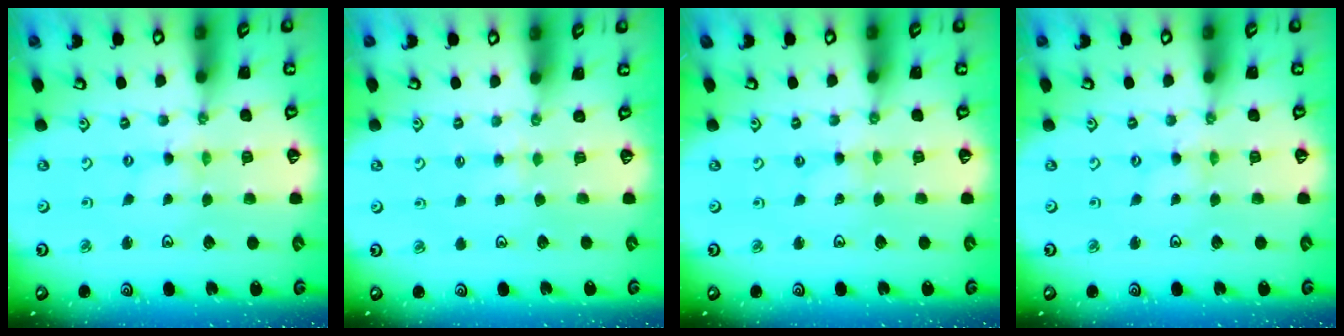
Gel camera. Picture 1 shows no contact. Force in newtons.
{"total": 2.6, "press": 2.5, "slide": 0.5}
{"total": 0.8, "press": 0.8, "slide": 0.1}
{"total": 0.6, "press": 0.6, "slide": 0.2}